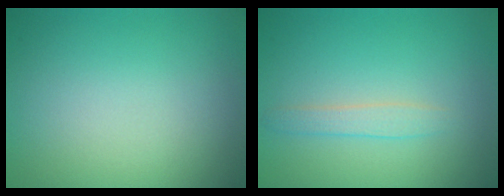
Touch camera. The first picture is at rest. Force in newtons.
{"total": 1.2, "press": 1.2, "slide": 0.1}